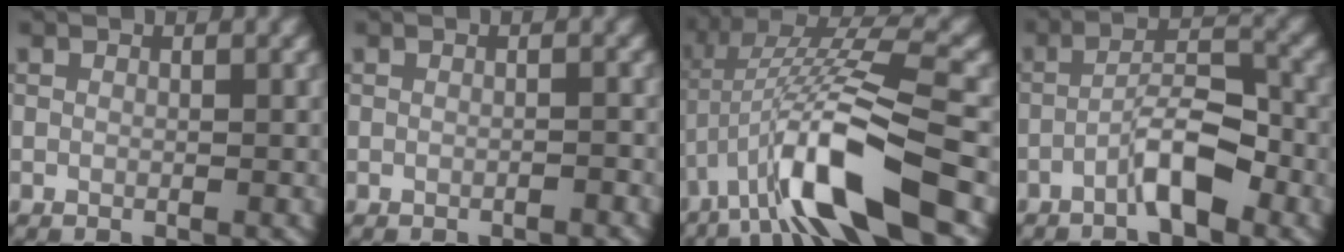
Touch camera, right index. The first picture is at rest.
{"total": 0.6, "force": [-0.5, 0.1, 0.3], "torque": [-0.003, 0.003, -0.007]}
{"total": 10.8, "force": [-4.1, 2.4, 9.7], "torque": [-0.191, 0.014, -0.078]}
{"total": 4.6, "force": [-2.5, 1.0, 3.7], "torque": [-0.063, 0.017, -0.050]}